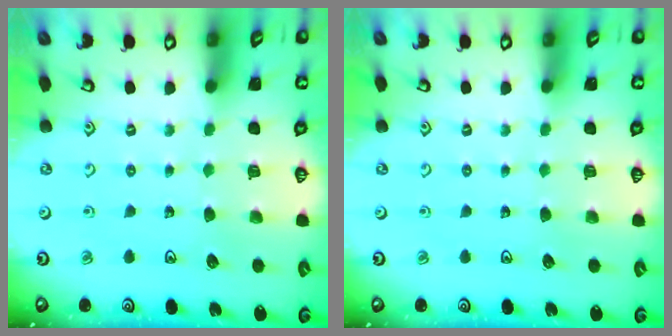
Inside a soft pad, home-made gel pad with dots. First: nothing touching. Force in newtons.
{"total": 0.0}